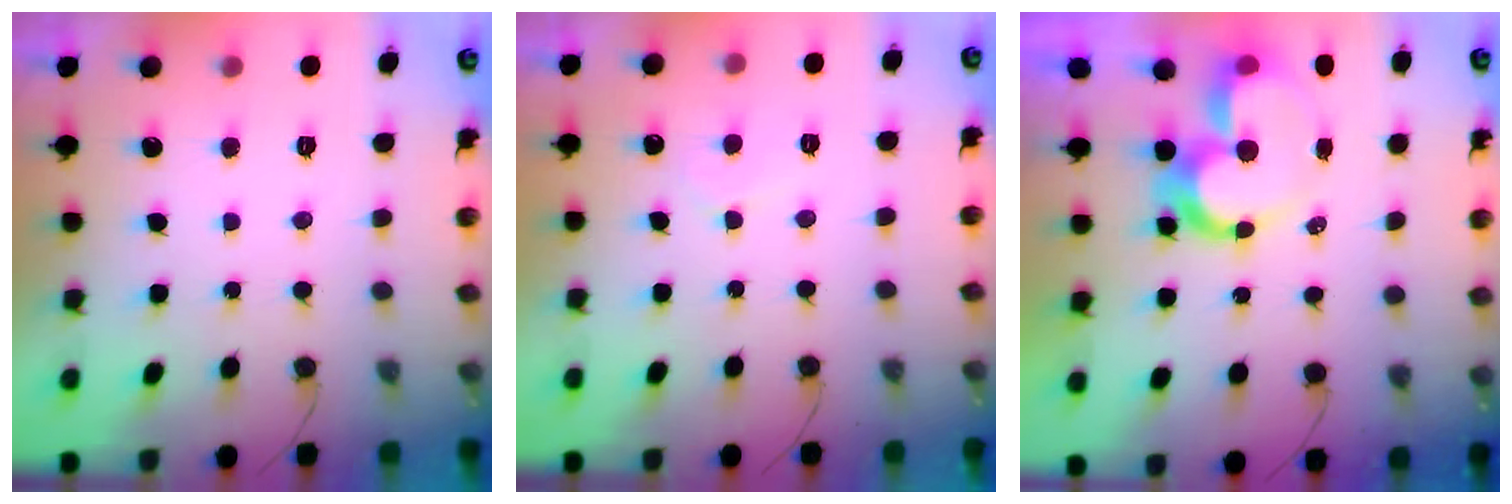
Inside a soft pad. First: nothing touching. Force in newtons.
{"total": 5.1, "press": 5.1, "slide": 0.3}
{"total": 10.6, "press": 10.5, "slide": 1.0}